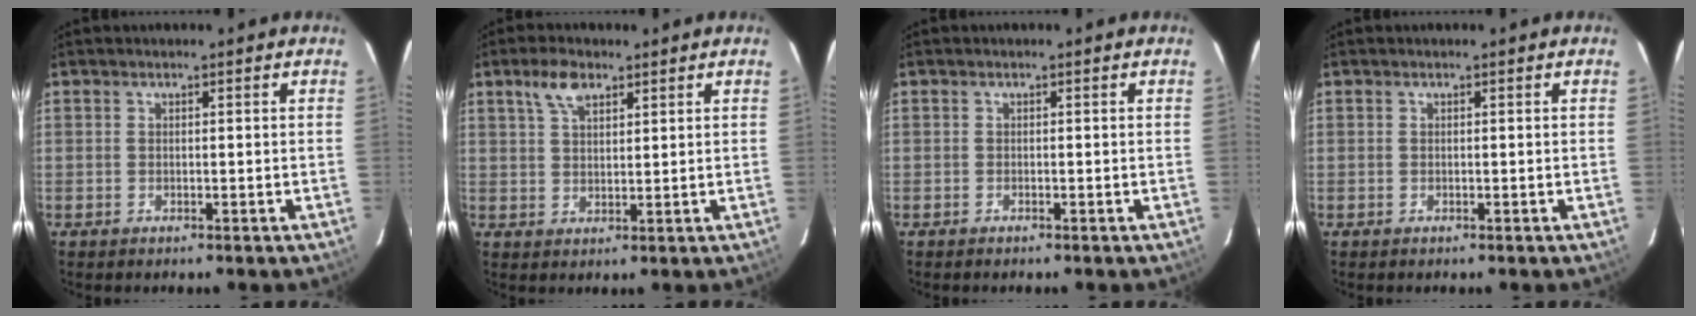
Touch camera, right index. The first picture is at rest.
{"total": 4.6, "force": [3.1, 2.0, 2.8], "torque": [-0.051, 0.010, 0.059]}
{"total": 0.0}
{"total": 0.0}